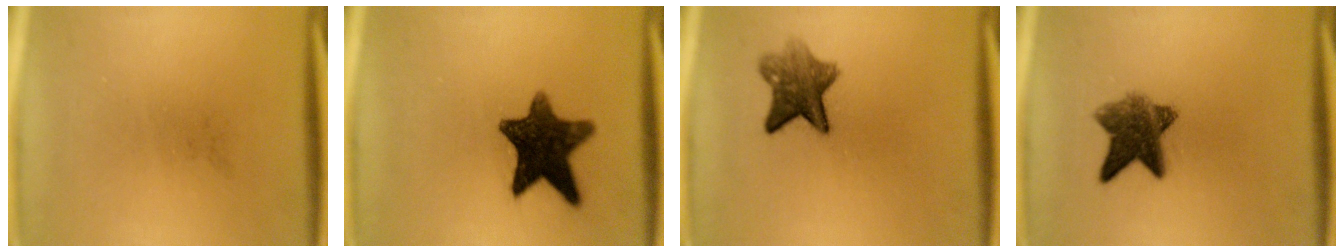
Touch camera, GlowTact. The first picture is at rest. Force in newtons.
{"total": 12.2}
{"total": 6.4}
{"total": 7.9}